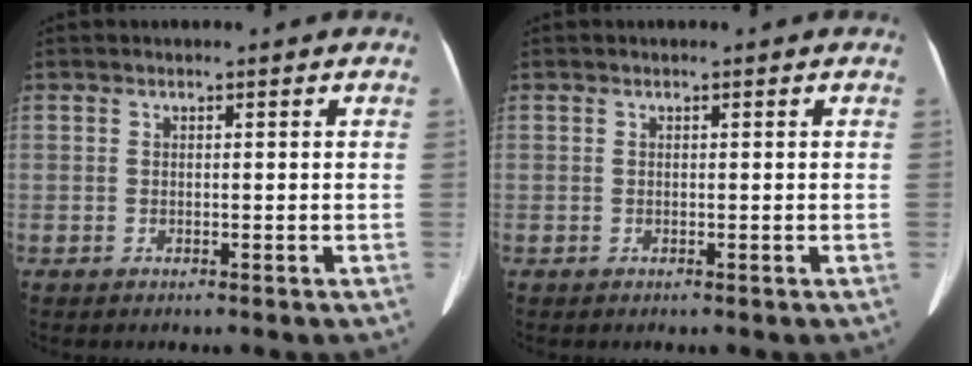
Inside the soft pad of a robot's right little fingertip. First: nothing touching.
{"total": 0.0}